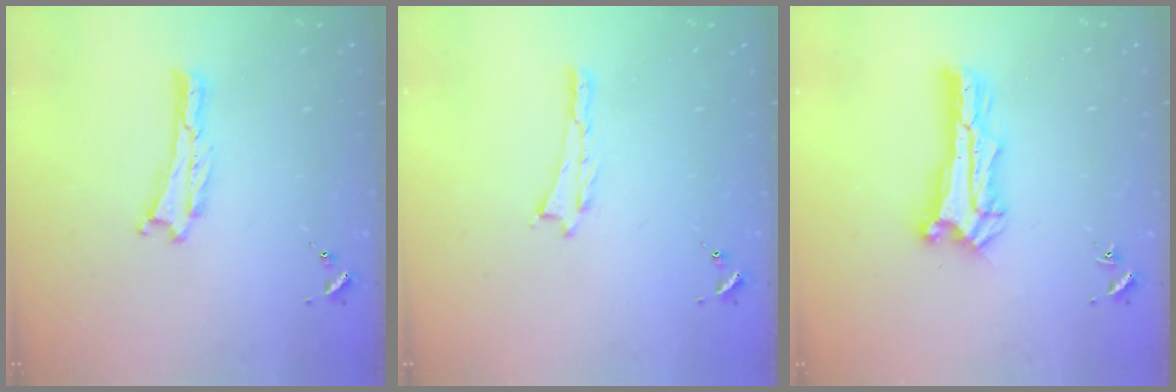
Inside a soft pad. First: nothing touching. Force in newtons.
{"total": 0.0}
{"total": 2.7, "press": 2.7, "slide": 0.3}